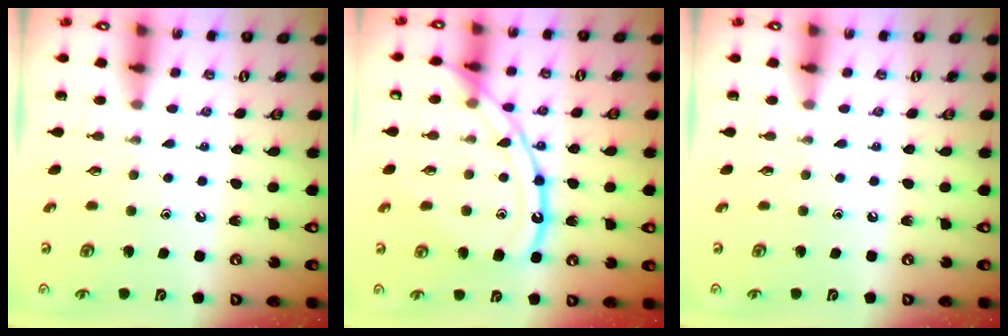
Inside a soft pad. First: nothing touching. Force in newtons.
{"total": 16.3, "press": 16.3, "slide": 1.5}
{"total": 0.0}